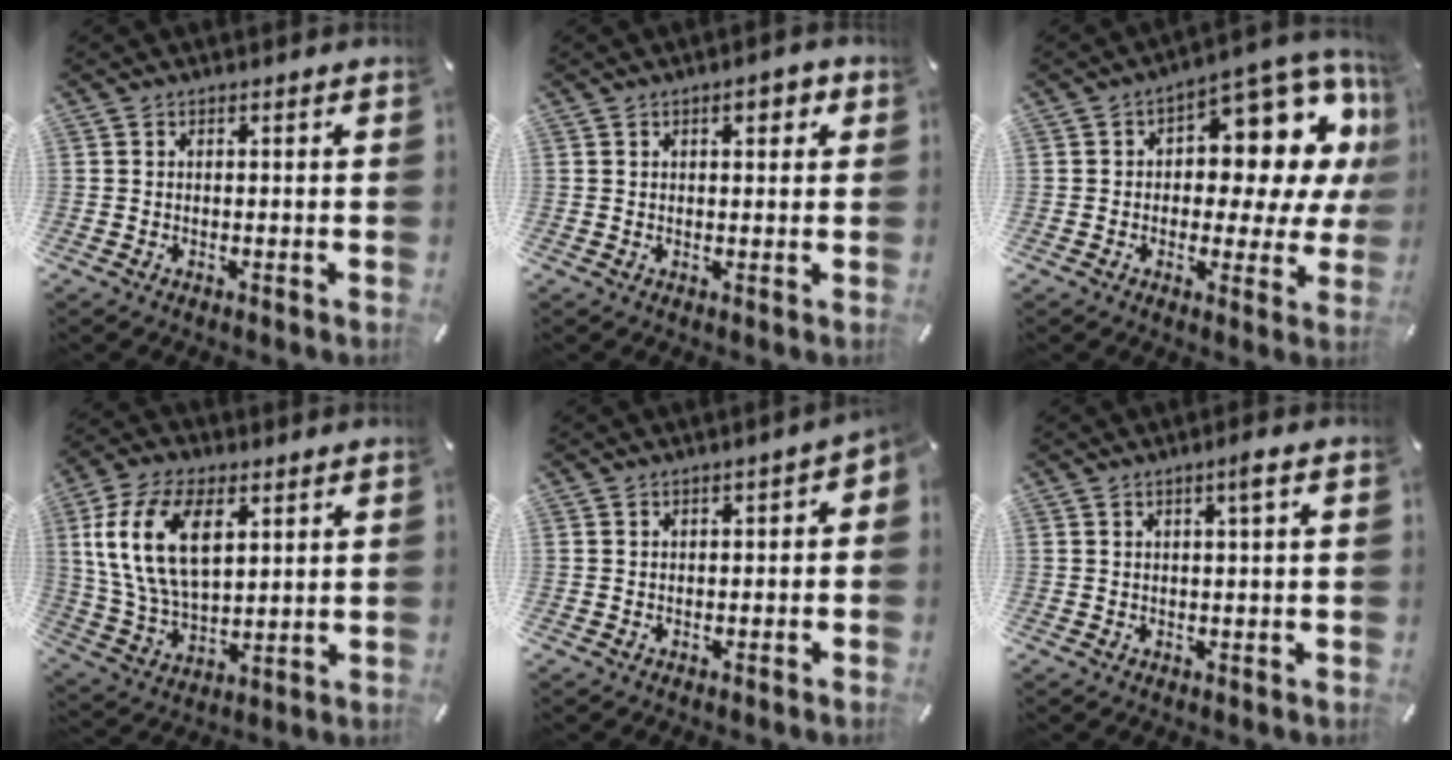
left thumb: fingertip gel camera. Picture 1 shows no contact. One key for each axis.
{"total": 3.4, "fx": 1.5, "fy": 1.5, "fz": 2.7, "tx": -0.033, "ty": -0.001, "tz": 0.019}
{"total": 13.8, "fx": 6.2, "fy": 6.9, "fz": 10.2, "tx": -0.117, "ty": -0.066, "tz": 0.095}
{"total": 15.6, "fx": 5.3, "fy": 9.2, "fz": 11.5, "tx": -0.266, "ty": -0.004, "tz": 0.092}
{"total": 2.2, "fx": -1.0, "fy": 1.1, "fz": 1.7, "tx": -0.029, "ty": 0.008, "tz": -0.019}
{"total": 2.6, "fx": 0.9, "fy": 0.0, "fz": 2.5, "tx": -0.041, "ty": -0.002, "tz": 0.011}